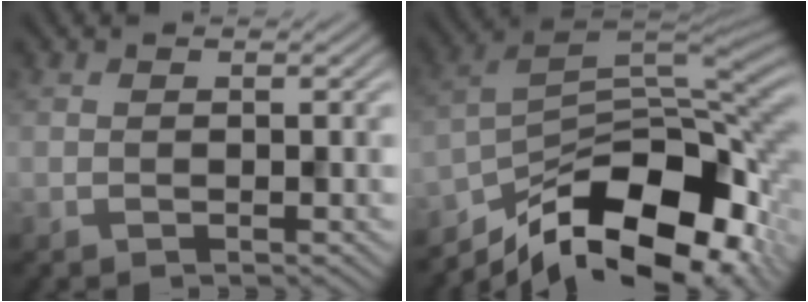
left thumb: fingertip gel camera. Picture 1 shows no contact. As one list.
[{"total": 15.5, "force": [-9.9, 6.6, 9.9], "torque": [-0.186, -0.019, -0.162]}]